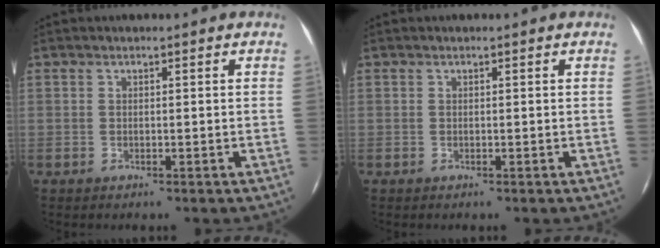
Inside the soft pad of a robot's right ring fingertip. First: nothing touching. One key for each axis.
{"total": 0.0}